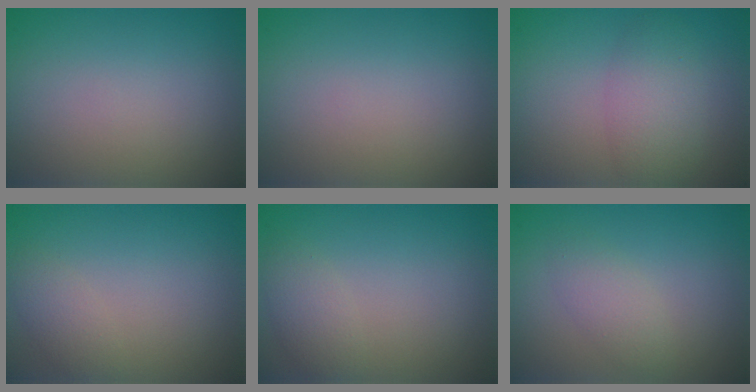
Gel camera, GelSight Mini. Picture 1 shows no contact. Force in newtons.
{"total": 0.0}
{"total": 3.4, "press": 3.4, "slide": 0.1}
{"total": 1.5, "press": 1.5, "slide": 0.1}
{"total": 1.8, "press": 1.8, "slide": 0.1}
{"total": 1.9, "press": 1.9, "slide": 0.1}